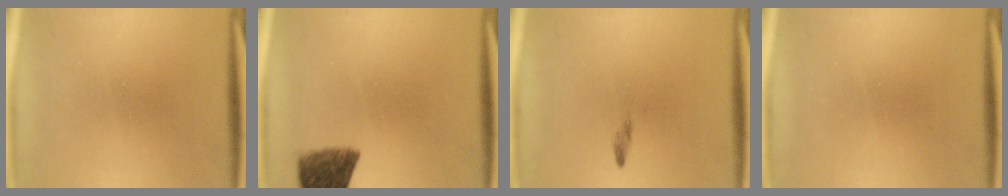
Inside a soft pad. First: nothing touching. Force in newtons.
{"total": 7.8}
{"total": 0.7}
{"total": 0.0}